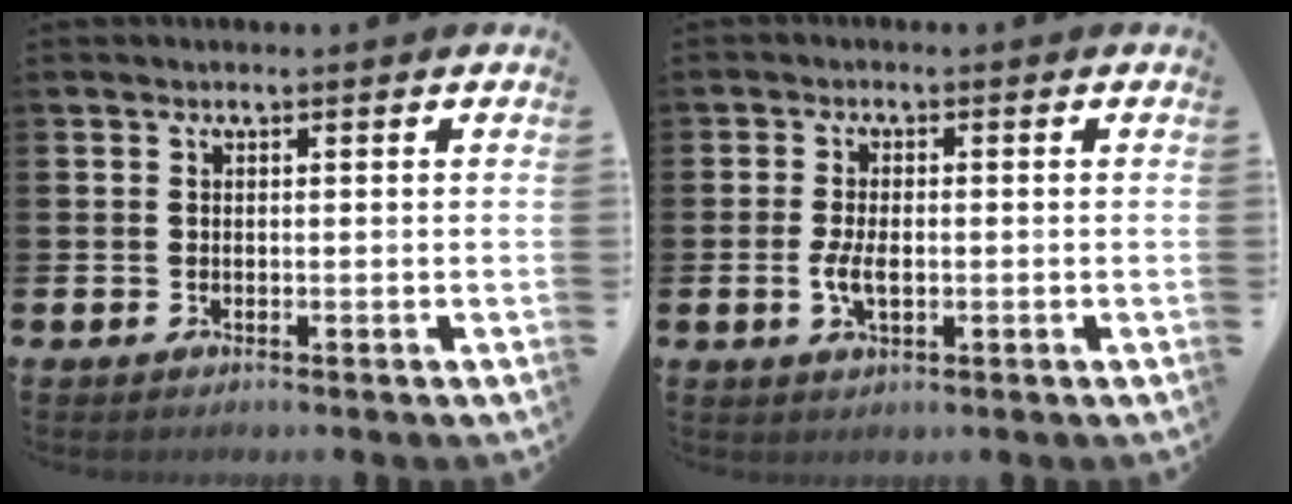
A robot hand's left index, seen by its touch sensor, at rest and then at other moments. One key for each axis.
{"total": 3.5, "fx": -0.4, "fy": 1.7, "fz": 3.0, "tx": -0.061, "ty": 0.000, "tz": -0.011}